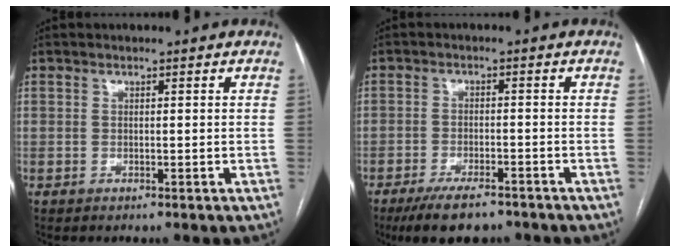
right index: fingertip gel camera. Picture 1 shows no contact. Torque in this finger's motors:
{"motor_torque": [0.31, -0.40, -0.05, -0.02]}